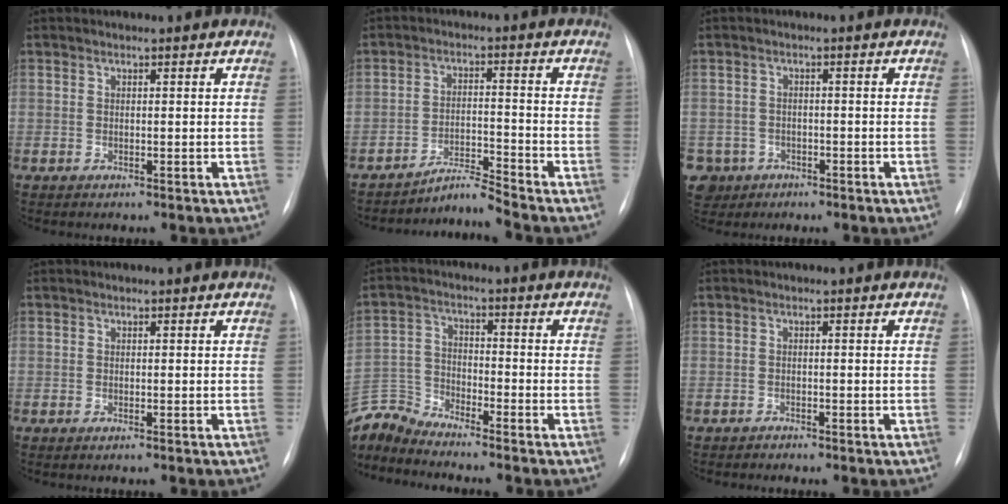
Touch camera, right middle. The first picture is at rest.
{"total": 4.5, "force": [-4.2, -1.6, -0.1], "torque": [-0.003, -0.011, -0.072]}
{"total": 6.5, "force": [-3.3, 5.6, 0.5], "torque": [-0.021, 0.009, -0.050]}
{"total": 0.0}
{"total": 8.3, "force": [-8.2, -0.3, 0.6], "torque": [-0.024, 0.008, -0.166]}
{"total": 0.6, "force": [-0.5, 0.1, -0.1], "torque": [-0.004, -0.001, -0.012]}